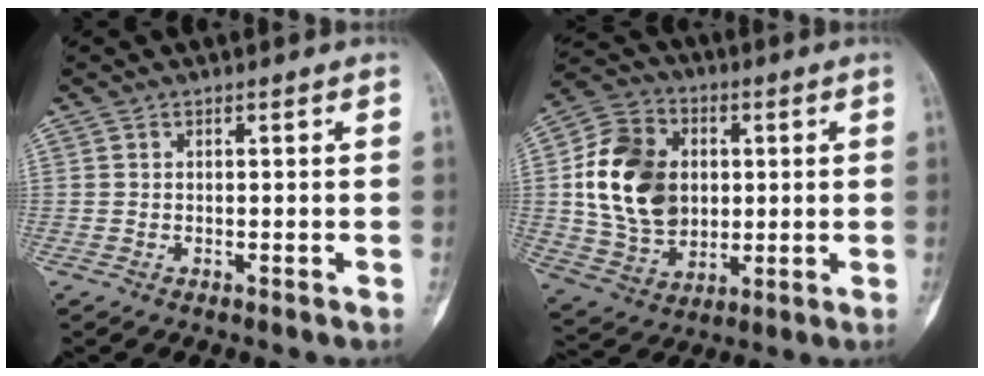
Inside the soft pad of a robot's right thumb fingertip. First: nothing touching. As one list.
[{"total": 17.9, "force": [2.0, 13.7, 11.4], "torque": [-0.178, 0.005, 0.041]}]